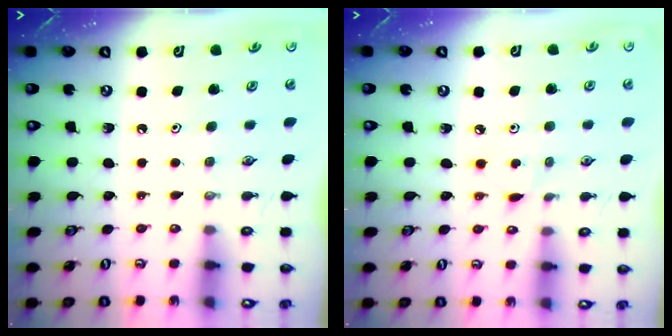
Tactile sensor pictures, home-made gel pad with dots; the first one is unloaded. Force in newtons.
{"total": 2.7, "press": 2.7, "slide": 0.4}